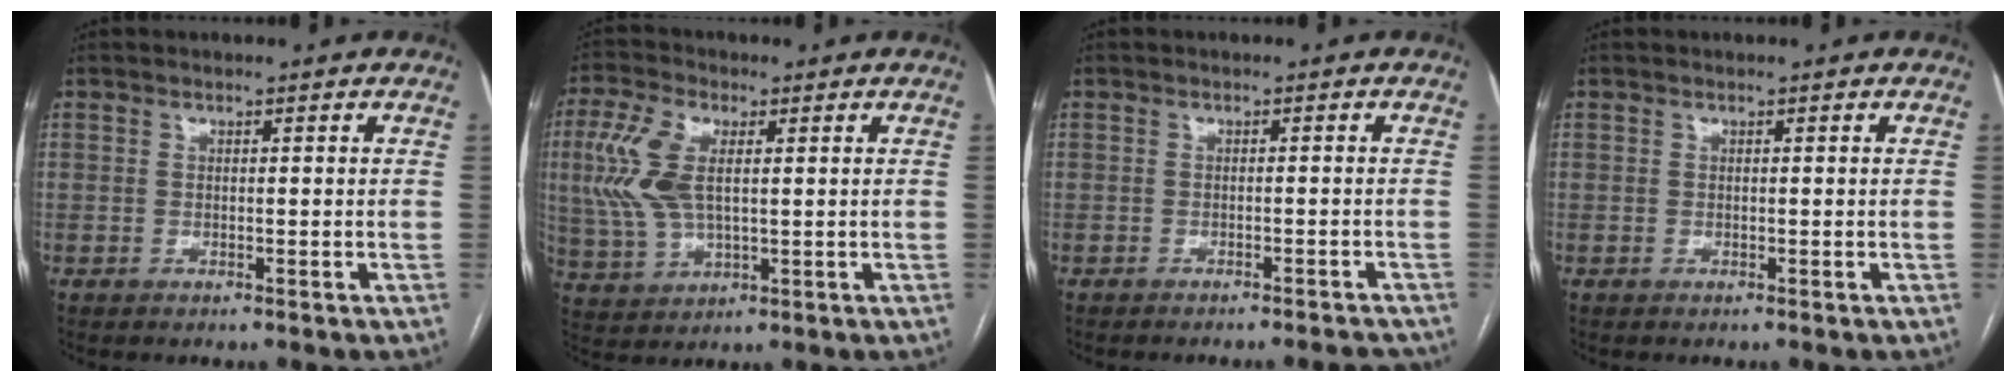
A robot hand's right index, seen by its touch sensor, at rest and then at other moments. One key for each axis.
{"total": 9.9, "fx": 1.9, "fy": 4.5, "fz": 8.6, "tx": -0.216, "ty": 0.012, "tz": 0.040}
{"total": 6.5, "fx": -6.3, "fy": 0.8, "fz": 1.6, "tx": -0.010, "ty": 0.001, "tz": -0.068}
{"total": 0.0}